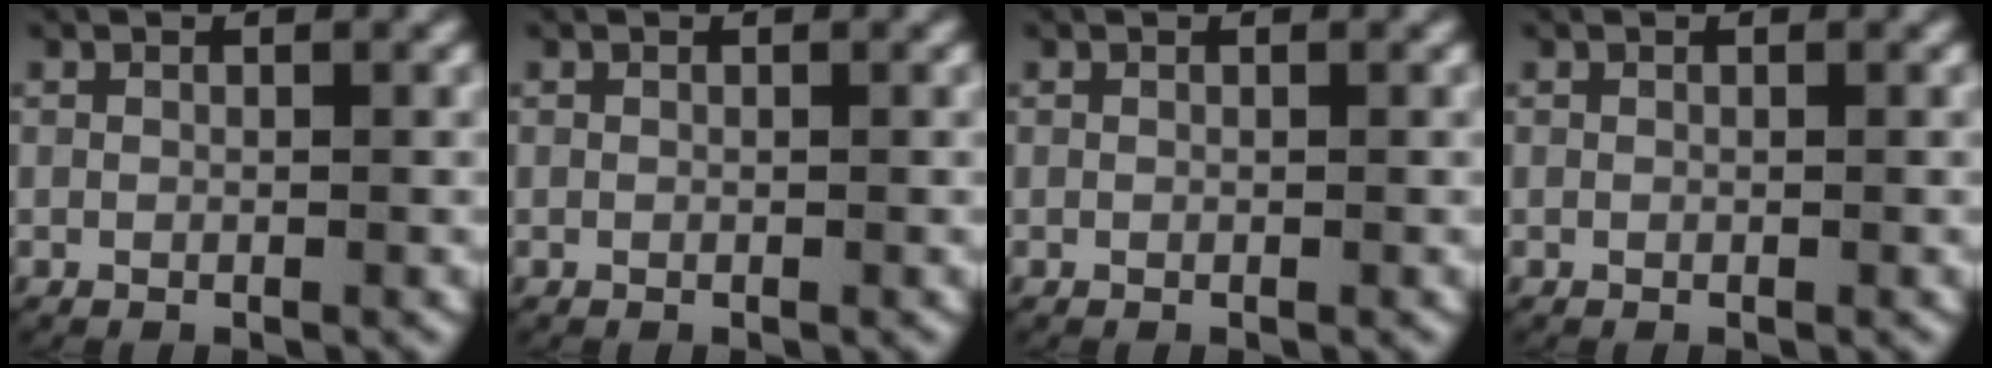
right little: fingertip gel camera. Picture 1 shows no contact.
{"total": 0.0}
{"total": 0.0}
{"total": 0.0}